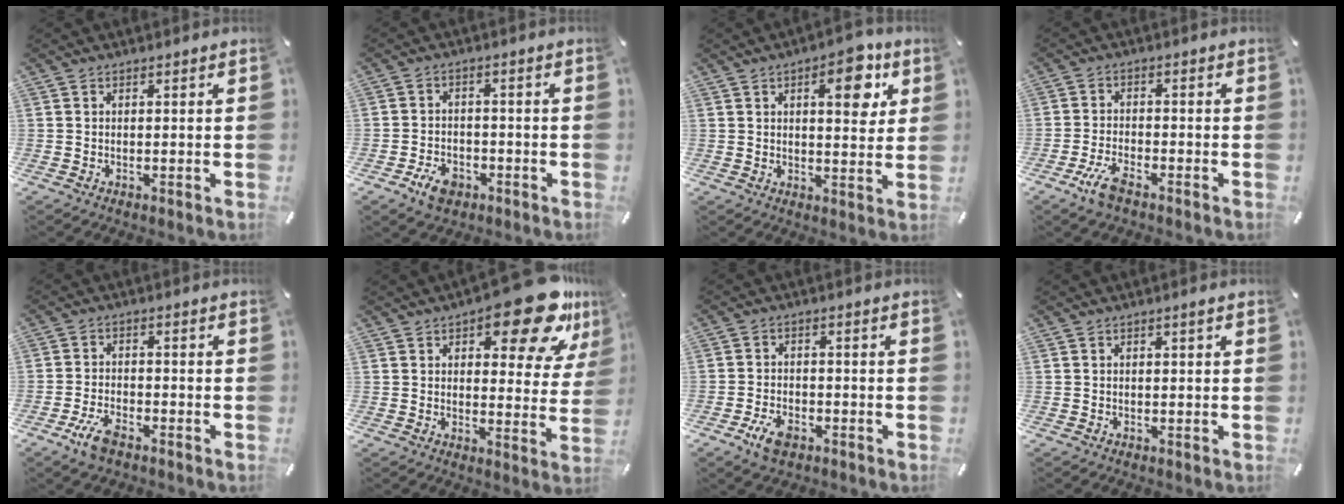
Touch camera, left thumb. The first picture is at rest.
{"total": 5.5, "force": [-3.2, 3.8, 2.5], "torque": [-0.050, 0.017, -0.057]}
{"total": 10.6, "force": [4.4, 4.7, 8.4], "torque": [-0.095, -0.022, 0.064]}
{"total": 5.7, "force": [-3.7, 1.9, 3.9], "torque": [-0.092, 0.005, -0.070]}
{"total": 5.8, "force": [-3.6, 2.5, 3.9], "torque": [-0.092, 0.009, -0.070]}
{"total": 18.8, "force": [11.1, 7.5, 13.2], "torque": [-0.160, -0.070, 0.177]}
{"total": 5.4, "force": [-3.0, 3.1, 3.2], "torque": [-0.076, 0.011, -0.059]}
{"total": 1.1, "force": [0.3, 0.2, 1.1], "torque": [-0.020, 0.002, 0.005]}